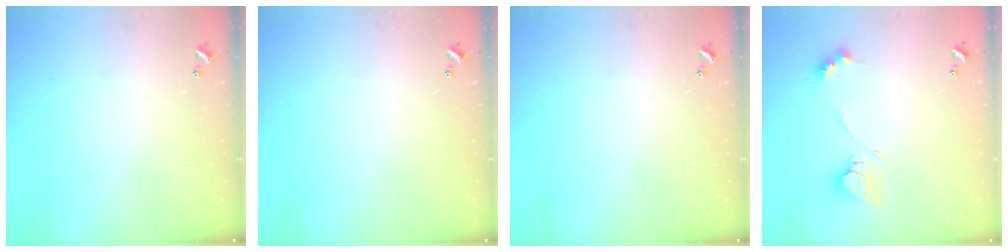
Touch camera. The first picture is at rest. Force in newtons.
{"total": 0.0}
{"total": 0.0}
{"total": 10.2, "press": 10.1, "slide": 1.1}